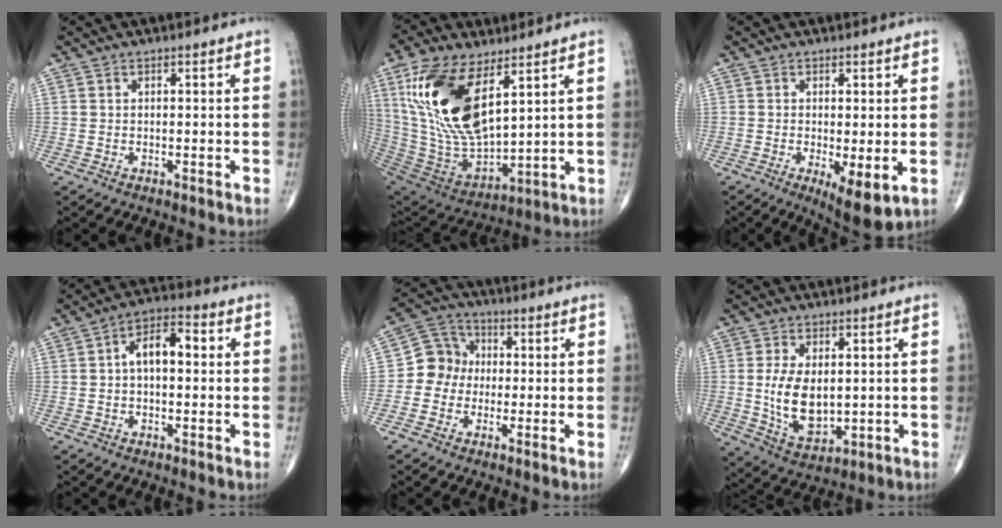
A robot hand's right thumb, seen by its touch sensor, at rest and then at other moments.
{"total": 21.7, "force": [8.4, 10.1, 17.3], "torque": [-0.339, -0.037, 0.171]}
{"total": 7.2, "force": [-1.7, 2.3, 6.6], "torque": [-0.103, -0.023, -0.022]}
{"total": 7.7, "force": [0.7, 4.2, 6.4], "torque": [-0.096, 0.027, 0.003]}
{"total": 7.5, "force": [-0.7, 6.8, 3.1], "torque": [-0.027, 0.027, -0.028]}
{"total": 10.5, "force": [0.4, 6.0, 8.6], "torque": [-0.149, -0.017, 0.023]}